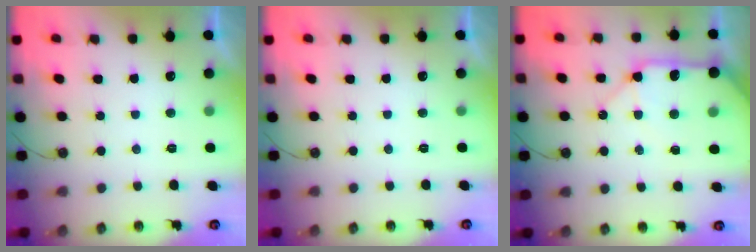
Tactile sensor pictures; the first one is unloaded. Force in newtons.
{"total": 0.0}
{"total": 13.2, "press": 13.0, "slide": 1.9}